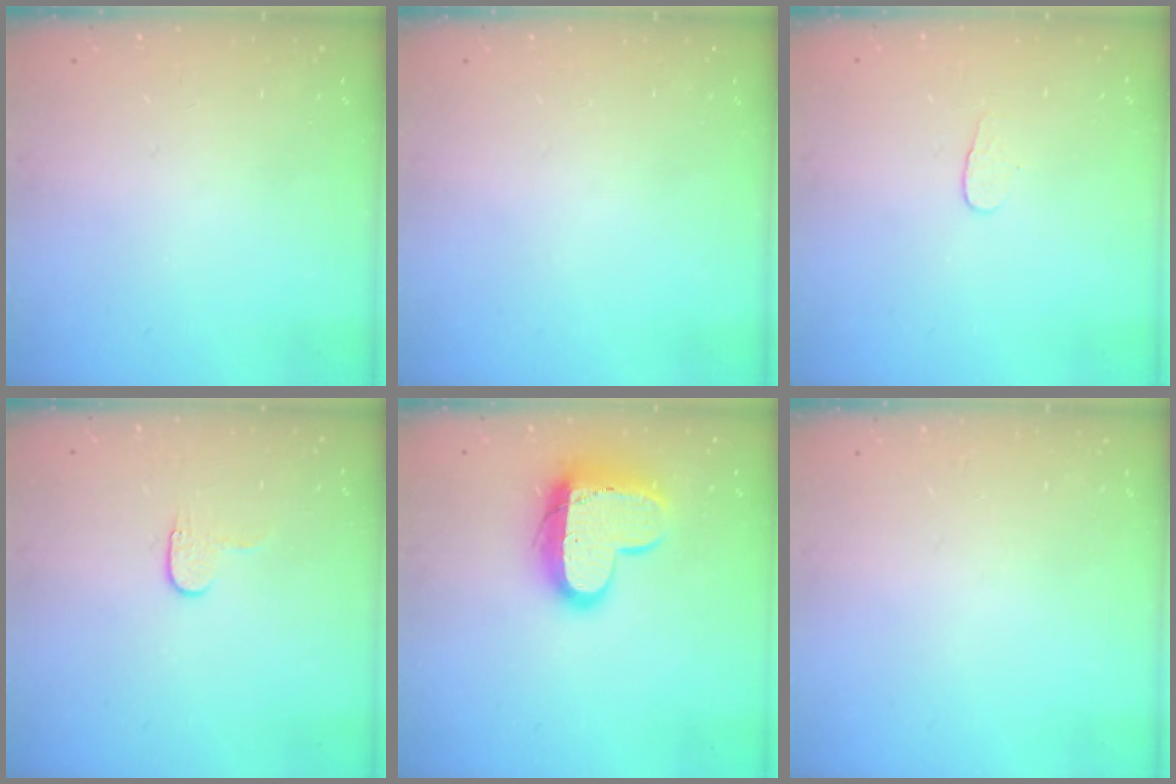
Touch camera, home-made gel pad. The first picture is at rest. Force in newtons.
{"total": 0.0}
{"total": 3.9, "press": 3.9, "slide": 0.4}
{"total": 3.4, "press": 3.4, "slide": 0.4}
{"total": 14.4, "press": 14.4, "slide": 1.1}
{"total": 0.0}